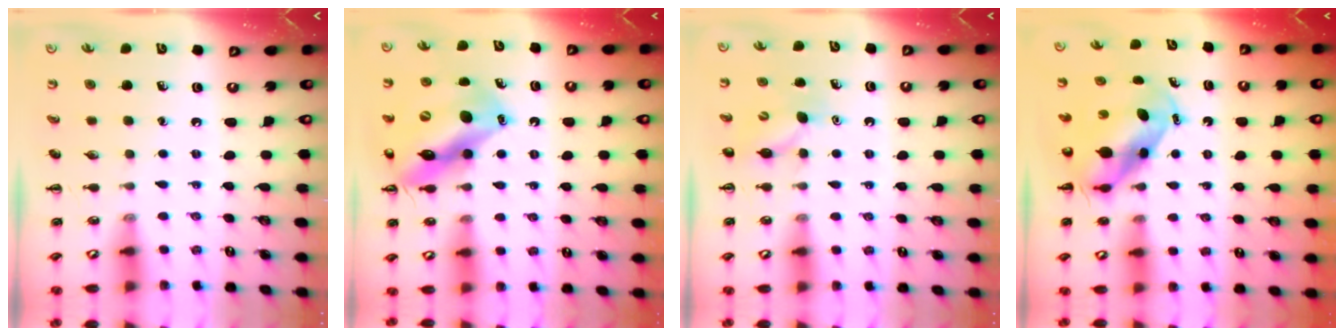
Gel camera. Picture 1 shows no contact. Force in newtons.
{"total": 15.7, "press": 15.1, "slide": 4.2}
{"total": 6.8, "press": 6.6, "slide": 1.6}
{"total": 6.6, "press": 6.5, "slide": 1.4}